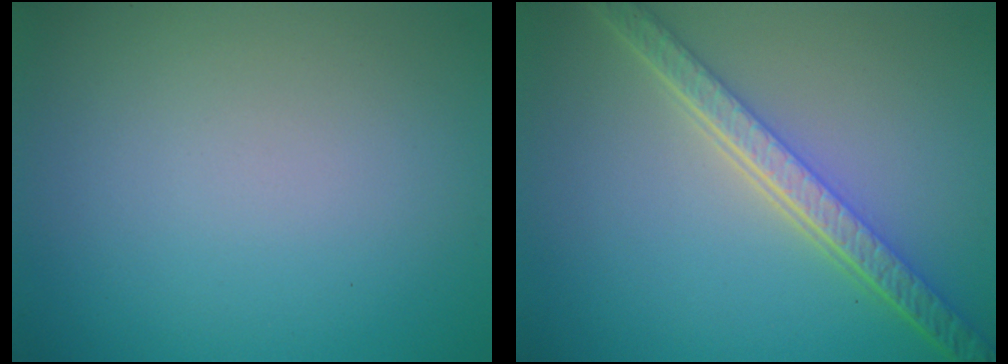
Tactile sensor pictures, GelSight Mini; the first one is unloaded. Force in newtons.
{"total": 5.6, "press": 4.3, "slide": 3.7}